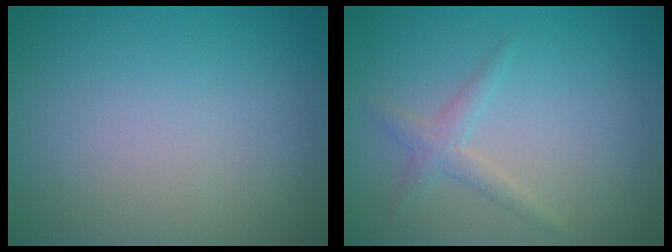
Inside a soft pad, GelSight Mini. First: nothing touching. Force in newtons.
{"total": 1.7, "press": 1.7, "slide": 0.1}